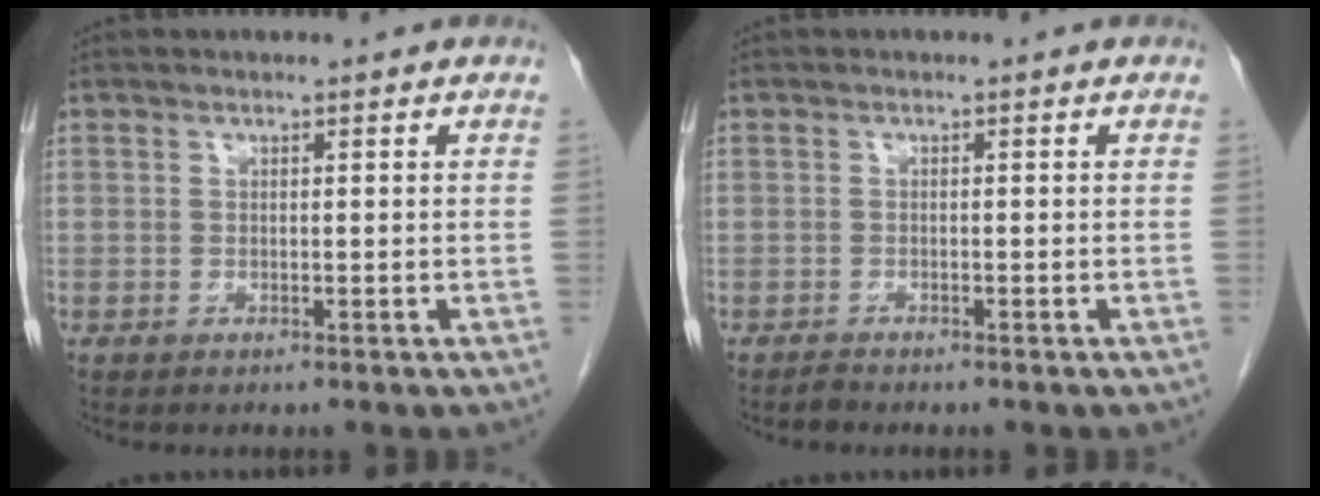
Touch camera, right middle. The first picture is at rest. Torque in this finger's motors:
{"motor_torque": [0.15, -0.03, 0.04, 0.00]}